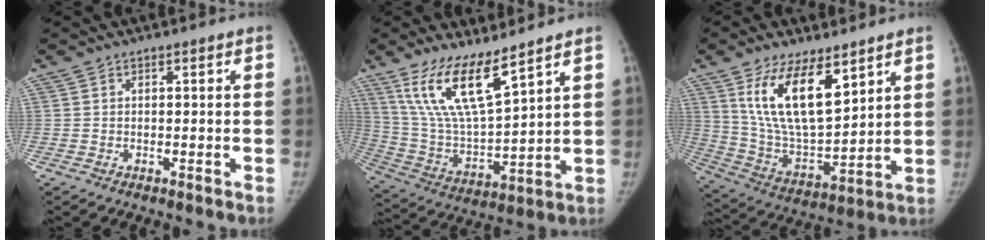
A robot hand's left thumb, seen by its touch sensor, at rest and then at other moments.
{"total": 14.9, "force": [9.8, 3.6, 10.7], "torque": [-0.196, -0.058, 0.207]}
{"total": 16.9, "force": [8.7, 7.2, 12.6], "torque": [-0.202, -0.046, 0.177]}